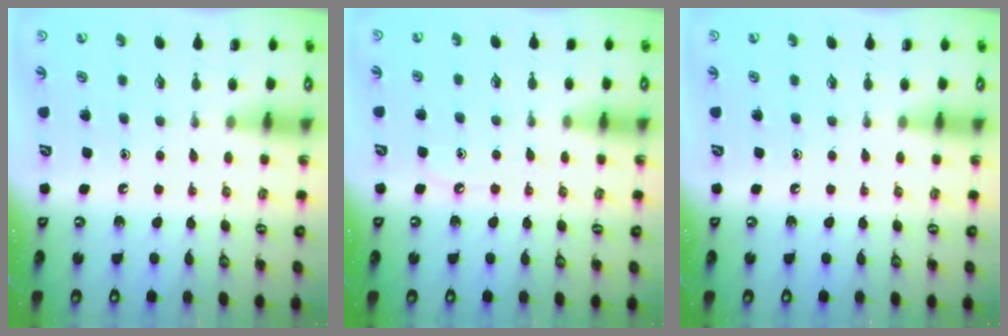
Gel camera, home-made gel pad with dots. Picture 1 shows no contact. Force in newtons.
{"total": 6.0, "press": 6.0, "slide": 0.8}
{"total": 0.0}